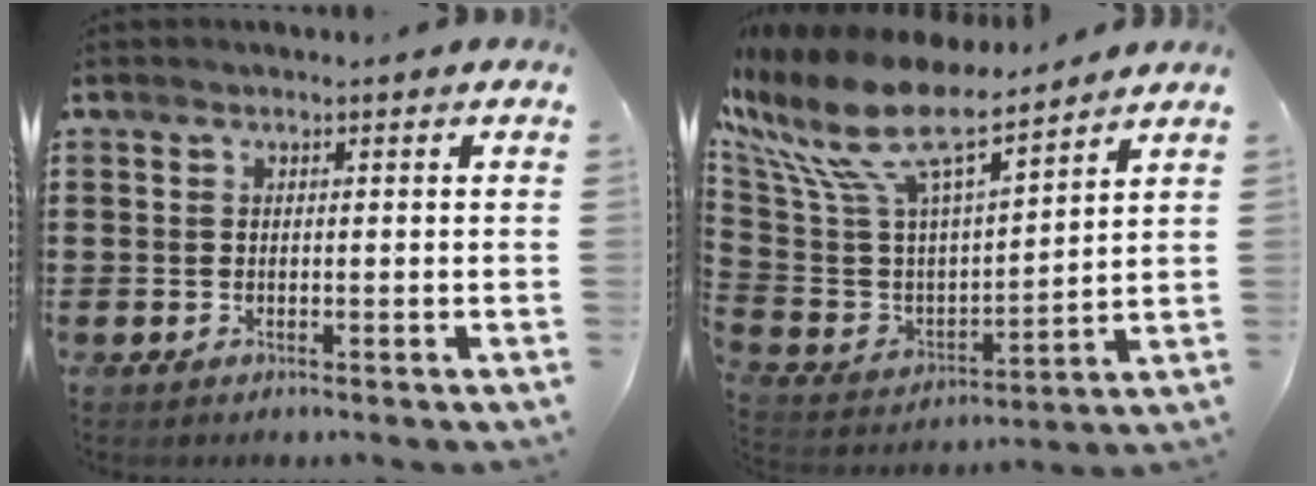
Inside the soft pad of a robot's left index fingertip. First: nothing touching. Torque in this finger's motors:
{"motor_torque": [1.75, -0.39, 1.05, 0.21]}